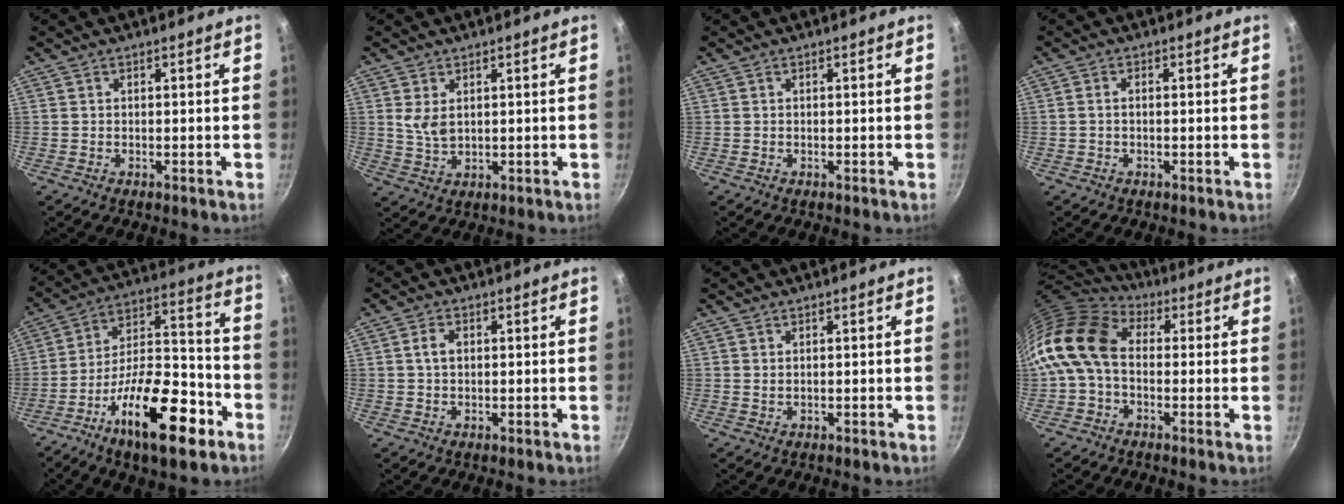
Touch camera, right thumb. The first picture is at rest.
{"total": 4.2, "force": [1.3, 2.5, 3.2], "torque": [-0.057, -0.012, 0.031]}
{"total": 0.0}
{"total": 1.3, "force": [-0.2, 0.7, 1.1], "torque": [-0.029, 0.008, -0.006]}
{"total": 21.7, "force": [-11.0, 8.4, 16.8], "torque": [-0.240, 0.067, -0.187]}
{"total": 2.6, "force": [0.4, 1.8, 1.9], "torque": [-0.030, 0.004, 0.007]}
{"total": 0.6, "force": [0.3, 0.3, 0.4], "torque": [-0.007, -0.002, 0.005]}
{"total": 14.8, "force": [-0.1, 10.6, 10.3], "torque": [-0.187, 0.029, -0.023]}